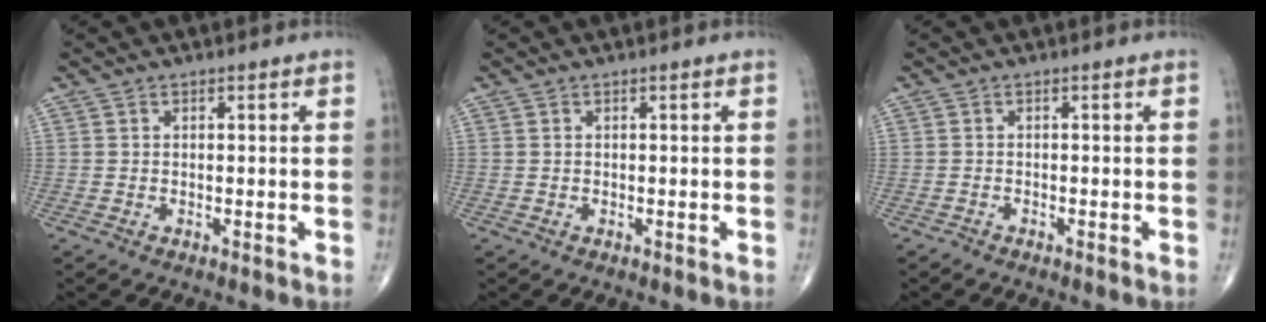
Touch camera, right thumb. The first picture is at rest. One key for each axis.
{"total": 0.0}
{"total": 0.6, "fx": -0.5, "fy": 0.2, "fz": 0.1, "tx": -0.009, "ty": -0.002, "tz": -0.014}